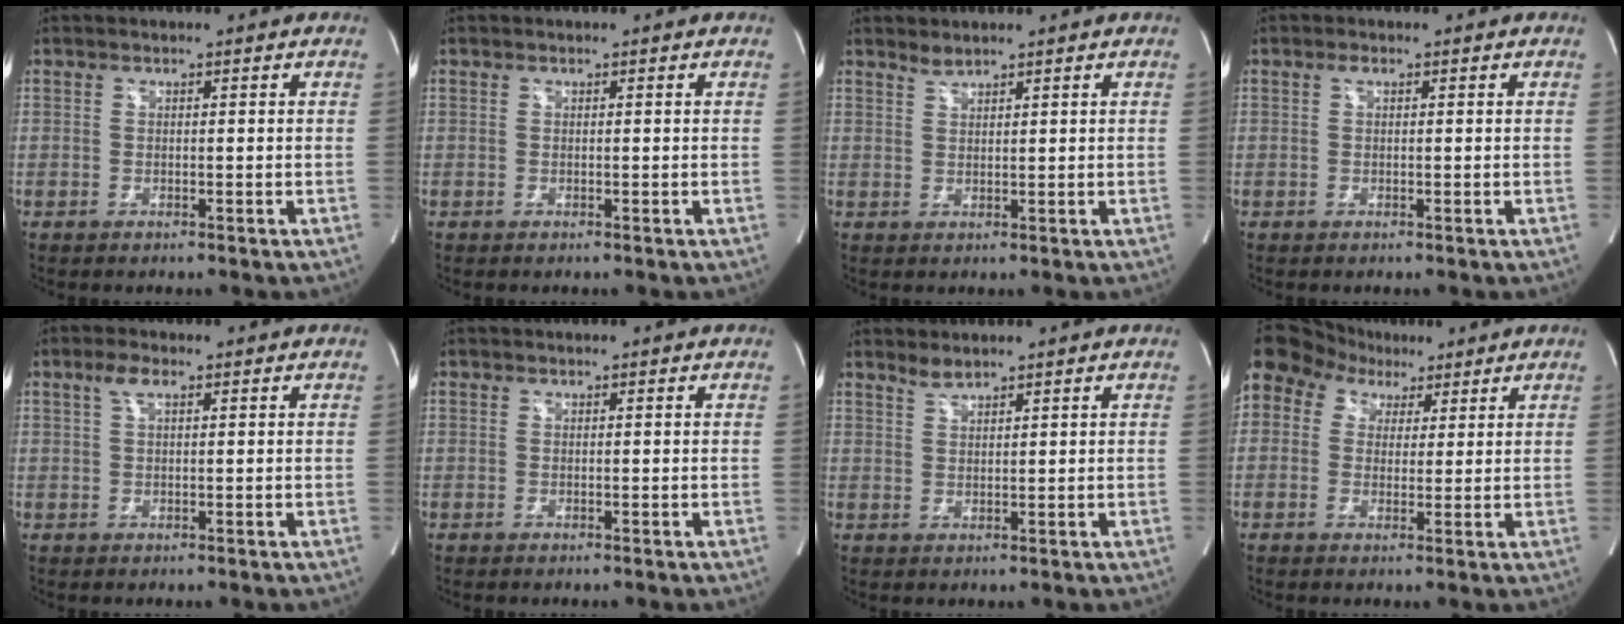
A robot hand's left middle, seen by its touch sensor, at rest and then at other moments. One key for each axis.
{"total": 0.0}
{"total": 1.4, "fx": 1.4, "fy": 0.1, "fz": 0.3, "tx": -0.007, "ty": 0.000, "tz": 0.032}
{"total": 0.6, "fx": 0.3, "fy": 0.2, "fz": 0.5, "tx": -0.009, "ty": 0.002, "tz": 0.004}
{"total": 2.5, "fx": 1.3, "fy": 0.8, "fz": 2.0, "tx": -0.046, "ty": 0.012, "tz": 0.027}
{"total": 0.0}
{"total": 1.8, "fx": 1.7, "fy": 0.1, "fz": 0.5, "tx": -0.011, "ty": 0.001, "tz": 0.038}
{"total": 16.6, "fx": 8.6, "fy": 12.5, "fz": 6.6, "tx": -0.218, "ty": 0.087, "tz": 0.168}